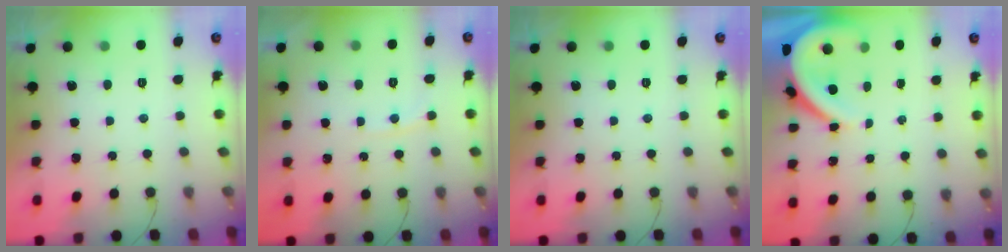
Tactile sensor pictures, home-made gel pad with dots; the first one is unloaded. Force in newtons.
{"total": 3.2, "press": 3.1, "slide": 0.4}
{"total": 0.0}
{"total": 8.9, "press": 8.8, "slide": 1.0}